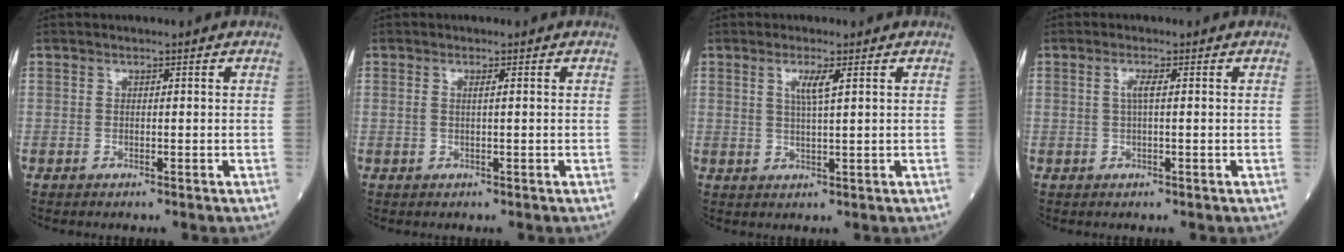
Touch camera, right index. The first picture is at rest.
{"total": 0.7, "force": [0.1, 0.1, 0.7], "torque": [-0.018, 0.002, 0.000]}
{"total": 3.0, "force": [1.2, -0.1, 2.7], "torque": [-0.057, -0.002, 0.022]}
{"total": 1.6, "force": [0.3, 0.0, 1.6], "torque": [-0.034, 0.002, 0.002]}